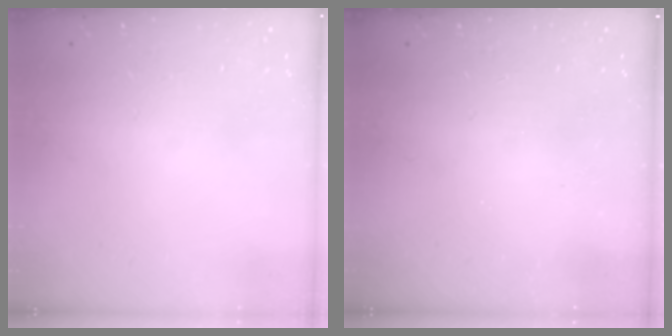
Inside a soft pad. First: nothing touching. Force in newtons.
{"total": 2.3, "press": 2.2, "slide": 0.8}